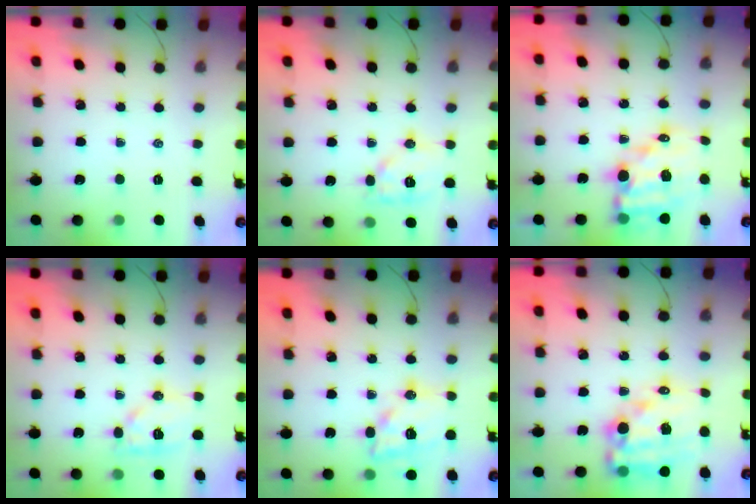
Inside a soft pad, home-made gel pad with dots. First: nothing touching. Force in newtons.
{"total": 11.3, "press": 11.3, "slide": 0.5}
{"total": 12.0, "press": 11.7, "slide": 2.8}
{"total": 10.8, "press": 10.7, "slide": 0.9}
{"total": 15.9, "press": 15.7, "slide": 2.9}
{"total": 17.1, "press": 16.6, "slide": 4.1}